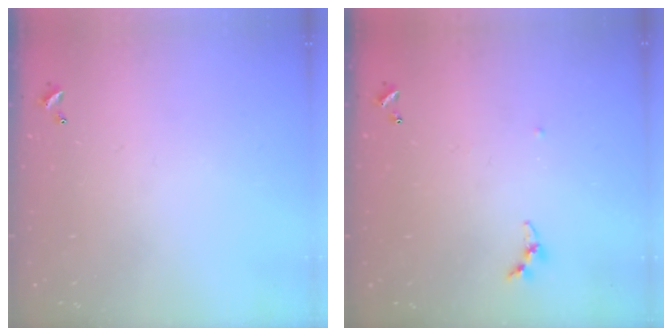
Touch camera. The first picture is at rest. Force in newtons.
{"total": 4.0, "press": 3.9, "slide": 0.5}